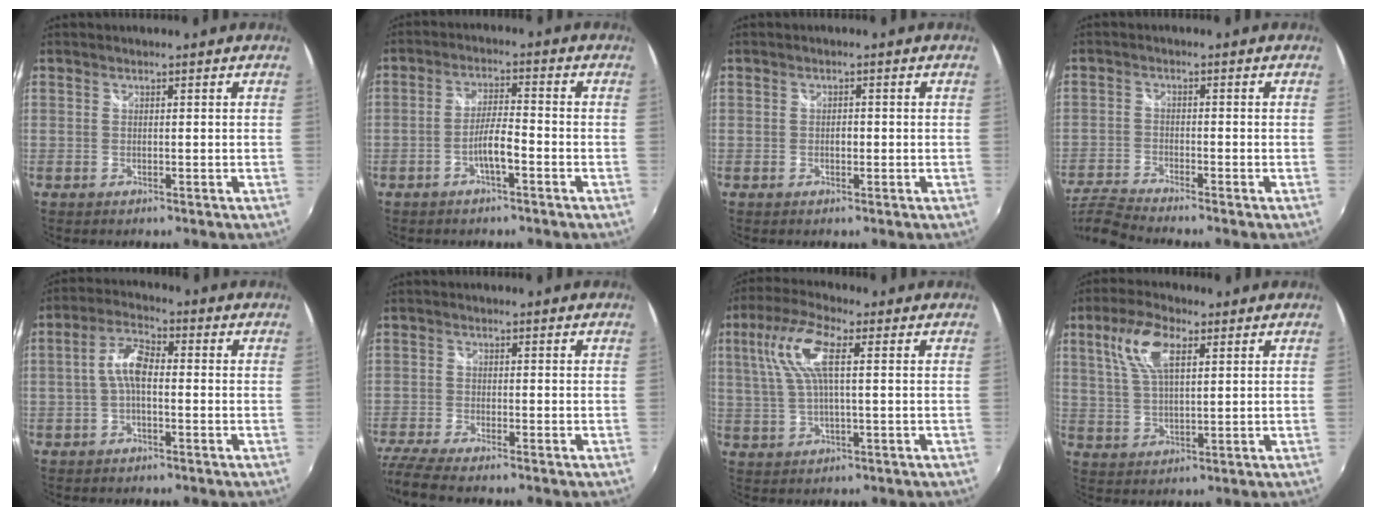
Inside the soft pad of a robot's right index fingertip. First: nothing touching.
{"total": 4.6, "force": [-2.4, 0.6, 3.9], "torque": [-0.078, 0.005, -0.041]}
{"total": 1.1, "force": [-0.2, 0.8, 0.7], "torque": [-0.012, 0.000, -0.005]}
{"total": 7.3, "force": [-7.0, -0.3, 2.0], "torque": [-0.064, -0.018, -0.143]}
{"total": 5.6, "force": [-0.8, 2.3, 5.0], "torque": [-0.106, 0.018, -0.018]}
{"total": 7.7, "force": [-6.7, 0.4, 3.8], "torque": [-0.104, -0.033, -0.122]}
{"total": 9.7, "force": [2.0, 2.9, 9.0], "torque": [-0.180, 0.016, 0.038]}
{"total": 9.2, "force": [3.9, 3.8, 7.5], "torque": [-0.151, 0.016, 0.076]}